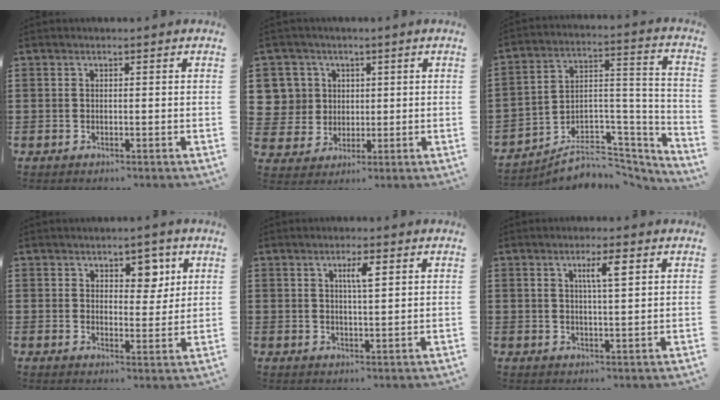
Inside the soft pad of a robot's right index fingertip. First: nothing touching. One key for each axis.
{"total": 6.0, "fx": 1.7, "fy": 5.8, "fz": 0.3, "tx": -0.039, "ty": 0.016, "tz": 0.033}
{"total": 5.6, "fx": -4.4, "fy": 3.2, "fz": 1.4, "tx": -0.024, "ty": 0.001, "tz": -0.080}
{"total": 5.0, "fx": 2.9, "fy": 2.4, "fz": 3.2, "tx": -0.039, "ty": -0.002, "tz": 0.044}
{"total": 3.1, "fx": 1.2, "fy": 0.6, "fz": 2.8, "tx": -0.049, "ty": 0.001, "tz": 0.016}
{"total": 4.0, "fx": 1.6, "fy": 0.7, "fz": 3.6, "tx": -0.068, "ty": 0.004, "tz": 0.022}